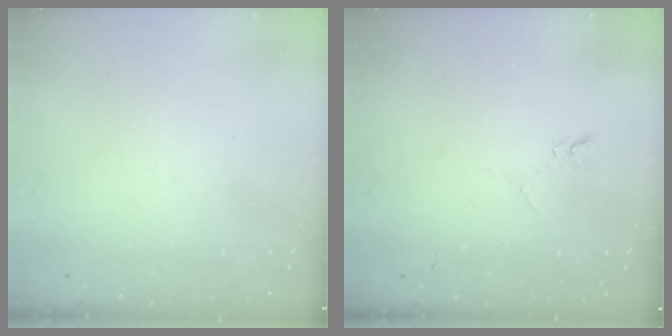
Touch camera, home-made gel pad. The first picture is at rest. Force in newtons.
{"total": 4.5, "press": 4.5, "slide": 0.7}